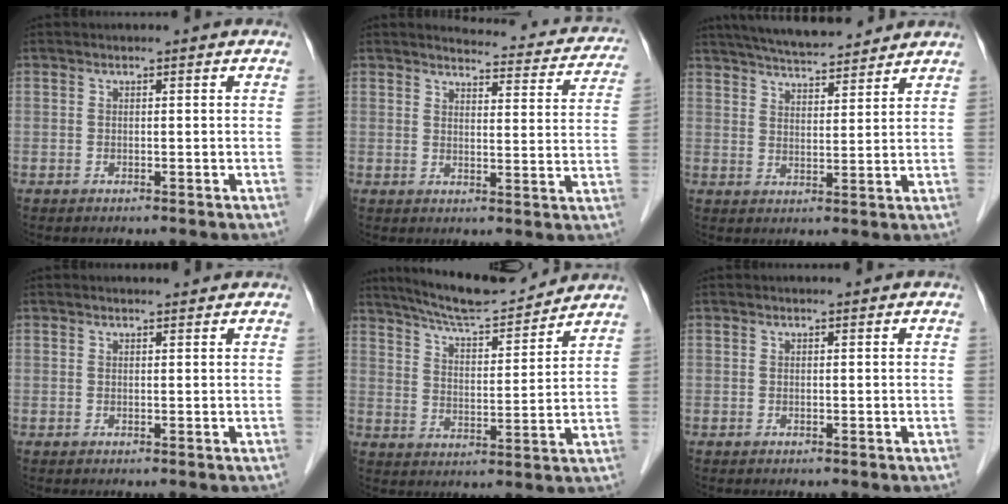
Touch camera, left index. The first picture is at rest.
{"total": 14.5, "force": [13.8, 3.1, 3.2], "torque": [-0.012, -0.035, 0.133]}
{"total": 12.4, "force": [11.2, 2.0, 4.9], "torque": [-0.085, 0.020, 0.174]}
{"total": 1.7, "force": [1.6, 0.2, 0.4], "torque": [-0.010, 0.007, 0.023]}
{"total": 12.5, "force": [11.8, 0.9, 4.0], "torque": [-0.073, 0.008, 0.190]}
{"total": 0.0}